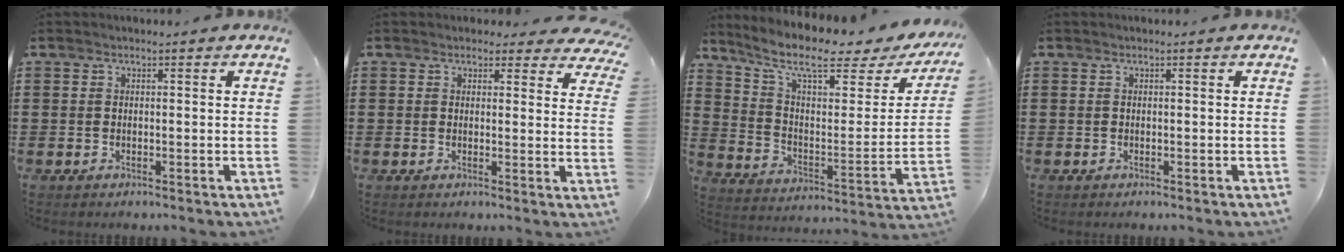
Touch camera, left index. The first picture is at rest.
{"total": 2.5, "force": [2.1, 1.1, 0.7], "torque": [-0.007, -0.006, 0.034]}
{"total": 10.3, "force": [7.3, 2.6, 6.9], "torque": [-0.147, -0.042, 0.118]}
{"total": 0.0}